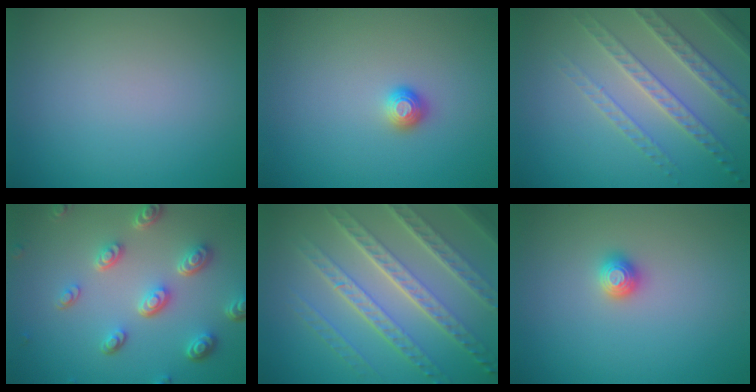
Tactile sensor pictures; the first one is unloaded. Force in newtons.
{"total": 1.1, "press": 1.0, "slide": 0.4}
{"total": 3.9, "press": 3.8, "slide": 1.1}
{"total": 5.3, "press": 3.9, "slide": 3.6}
{"total": 7.6, "press": 5.3, "slide": 5.5}
{"total": 1.2, "press": 1.1, "slide": 0.3}